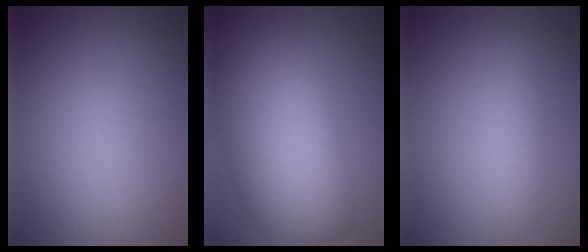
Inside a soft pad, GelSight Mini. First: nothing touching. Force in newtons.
{"total": 11.0, "press": 10.9, "slide": 0.6}
{"total": 2.3, "press": 2.3, "slide": 0.1}